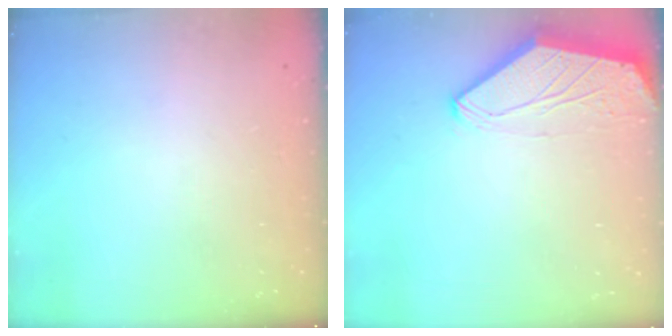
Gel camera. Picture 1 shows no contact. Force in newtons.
{"total": 0.0}